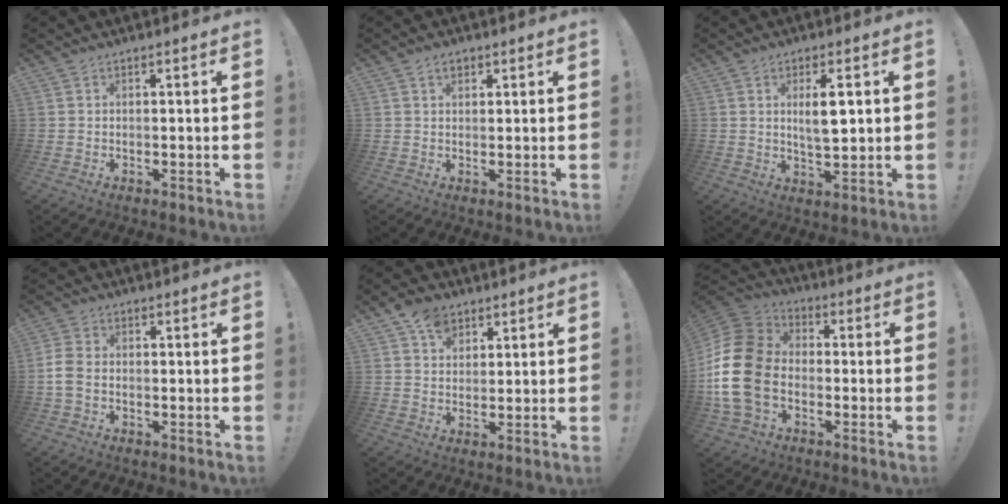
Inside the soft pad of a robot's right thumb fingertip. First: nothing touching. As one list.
[{"total": 2.4, "force": [1.2, 1.6, 1.2], "torque": [-0.019, 0.002, 0.021]}, {"total": 7.4, "force": [1.8, 2.5, 6.7], "torque": [-0.103, -0.007, 0.025]}, {"total": 6.0, "force": [-1.1, 4.2, 4.2], "torque": [-0.096, 0.006, -0.017]}, {"total": 7.5, "force": [4.2, 5.4, 3.2], "torque": [-0.046, -0.013, 0.080]}, {"total": 19.9, "force": [-3.7, 14.3, 13.2], "torque": [-0.263, 0.039, -0.057]}]